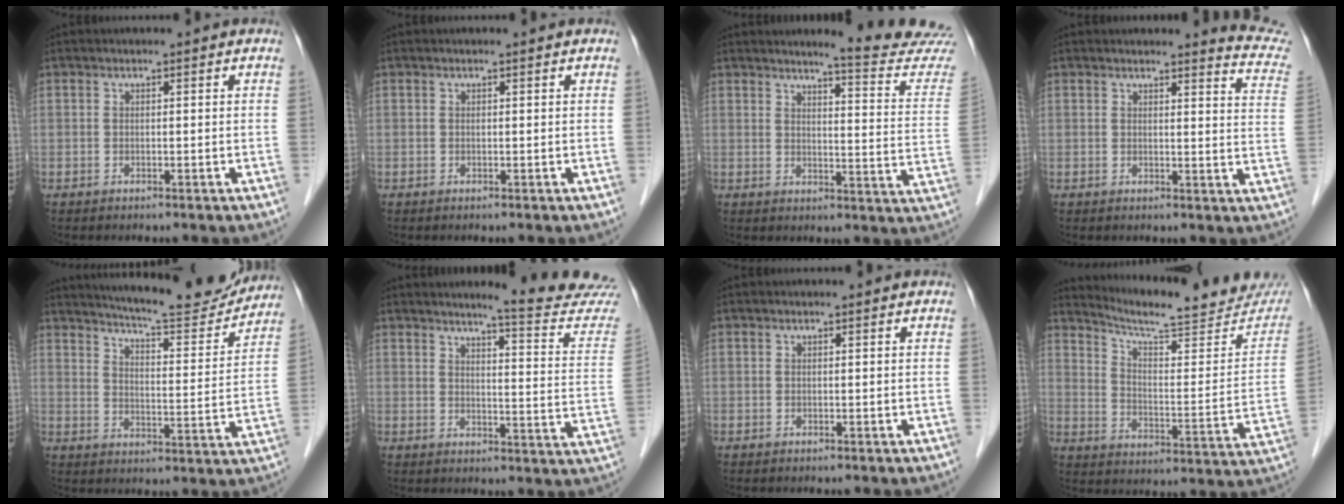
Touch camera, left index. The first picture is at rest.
{"total": 0.0}
{"total": 14.0, "force": [13.5, -1.2, 3.3], "torque": [-0.036, -0.112, 0.139]}
{"total": 7.7, "force": [7.7, -0.2, 0.5], "torque": [0.004, -0.077, 0.055]}
{"total": 16.3, "force": [15.3, 1.4, 5.2], "torque": [-0.082, -0.034, 0.204]}
{"total": 14.6, "force": [13.9, -1.1, 4.0], "torque": [-0.045, -0.106, 0.147]}
{"total": 0.0}
{"total": 20.0, "force": [18.4, 2.4, 7.3], "torque": [-0.103, -0.055, 0.243]}